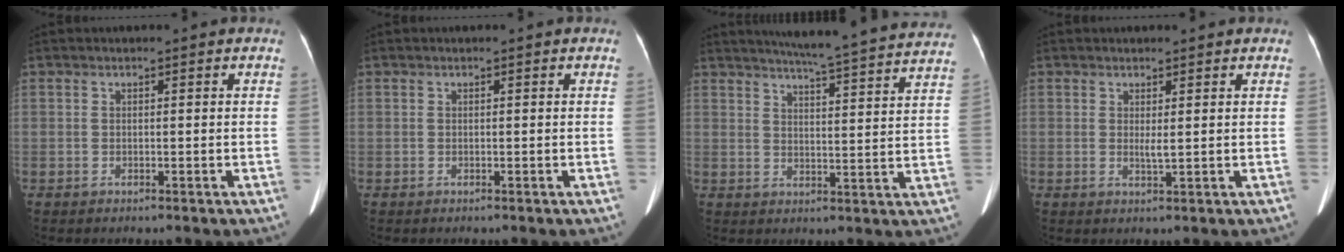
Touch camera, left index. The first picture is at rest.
{"total": 0.0}
{"total": 22.7, "force": [20.9, 0.0, 8.7], "torque": [-0.131, -0.037, 0.251]}
{"total": 1.3, "force": [0.4, 0.1, 1.3], "torque": [-0.029, -0.005, 0.009]}